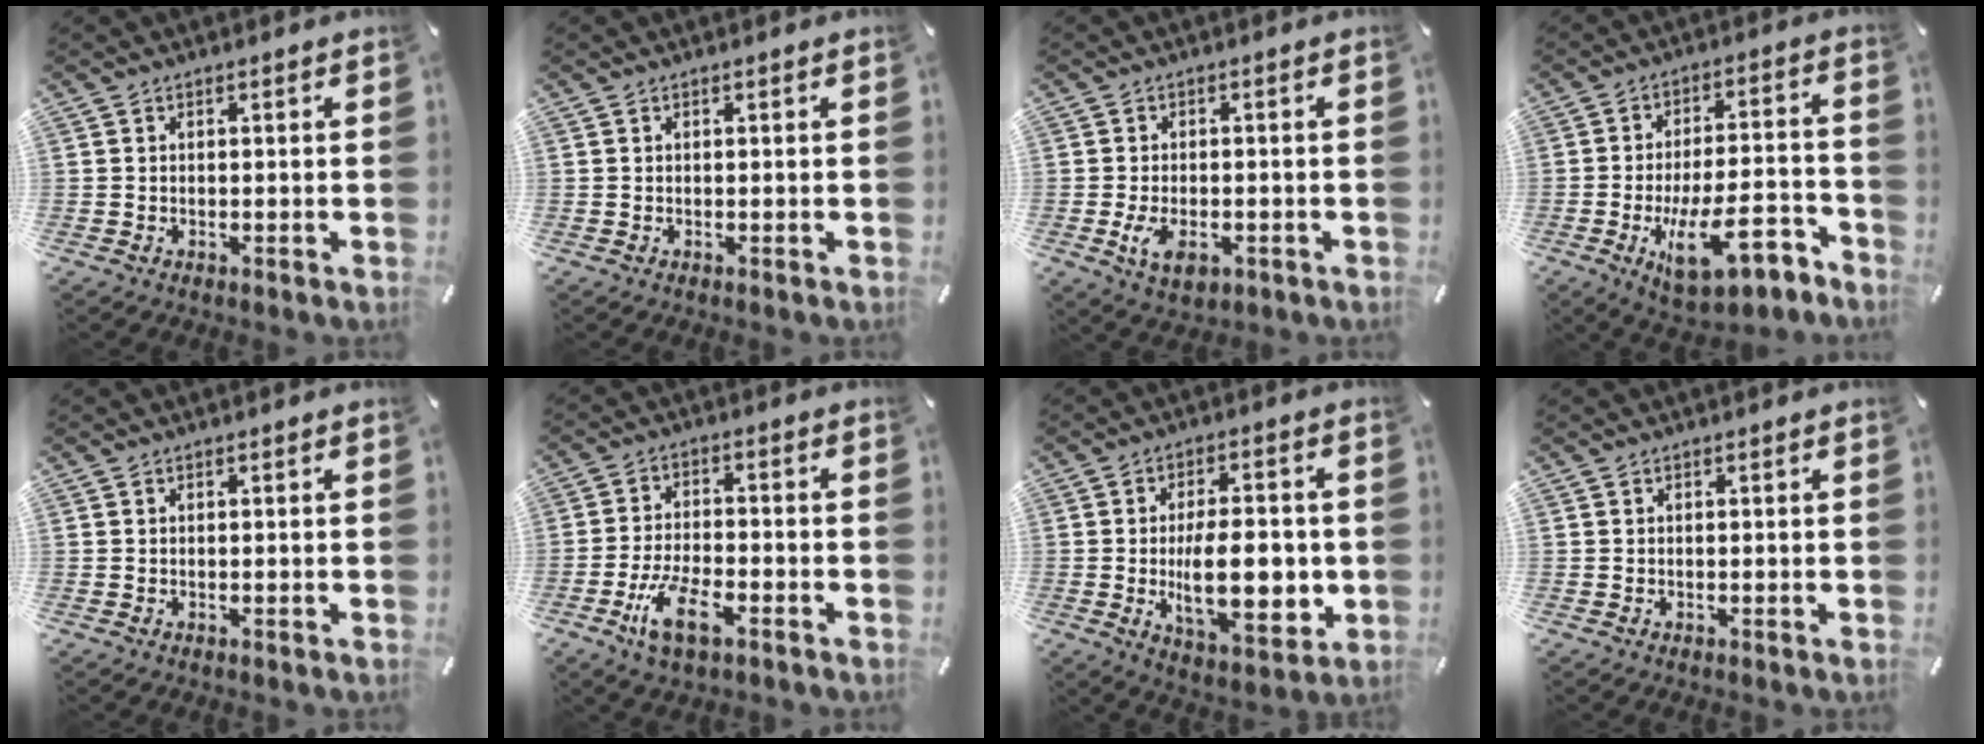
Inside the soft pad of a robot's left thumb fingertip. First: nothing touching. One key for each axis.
{"total": 0.0}
{"total": 5.7, "fx": -2.1, "fy": 3.3, "fz": 4.2, "tx": -0.100, "ty": -0.001, "tz": -0.040}
{"total": 17.1, "fx": -7.3, "fy": 7.9, "fz": 13.4, "tx": -0.187, "ty": 0.031, "tz": -0.110}
{"total": 0.0}
{"total": 9.5, "fx": -4.8, "fy": 4.1, "fz": 7.1, "tx": -0.151, "ty": 0.011, "tz": -0.089}
{"total": 17.2, "fx": -1.4, "fy": 8.2, "fz": 15.0, "tx": -0.240, "ty": -0.016, "tz": -0.018}
{"total": 0.0}